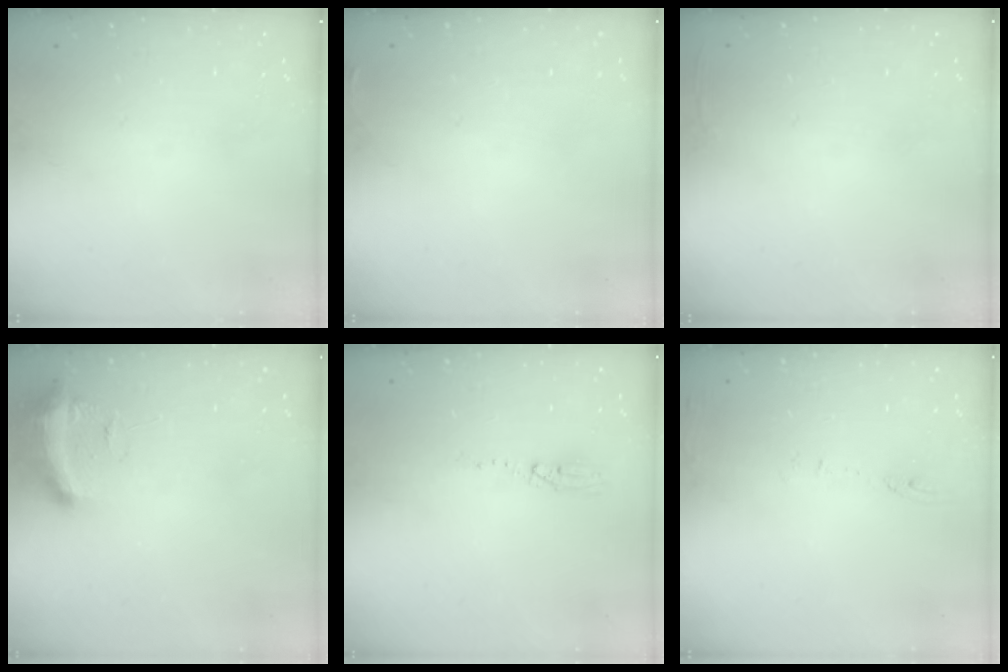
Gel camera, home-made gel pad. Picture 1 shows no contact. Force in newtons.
{"total": 3.4, "press": 3.4, "slide": 0.5}
{"total": 2.8, "press": 2.6, "slide": 0.9}
{"total": 9.8, "press": 9.8, "slide": 0.5}
{"total": 14.6, "press": 5.0, "slide": 13.7}
{"total": 6.2, "press": 6.2, "slide": 0.9}